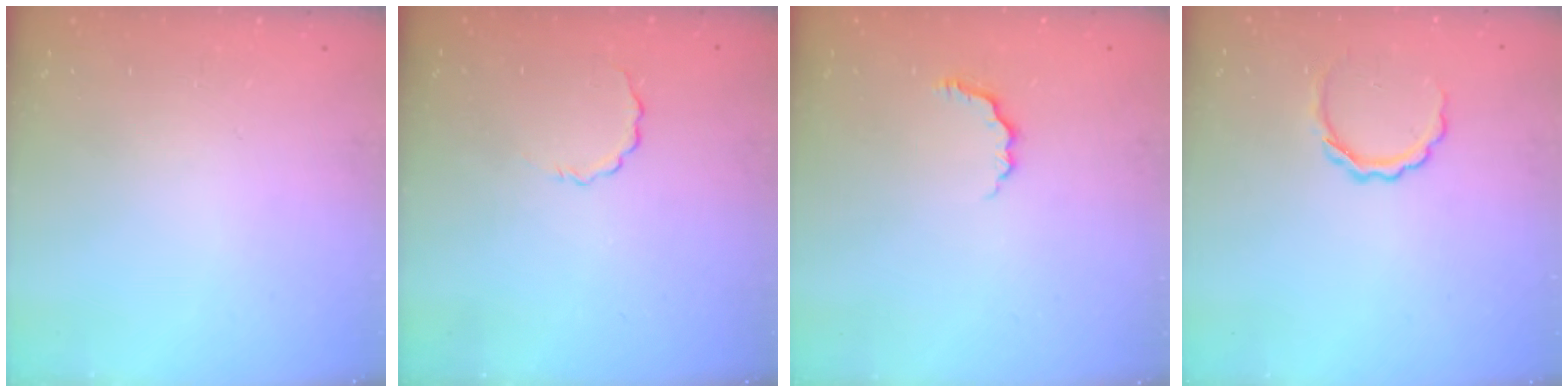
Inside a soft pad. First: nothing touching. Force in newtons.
{"total": 2.9, "press": 2.7, "slide": 0.9}
{"total": 3.3, "press": 3.3, "slide": 0.6}
{"total": 4.9, "press": 4.9, "slide": 0.7}